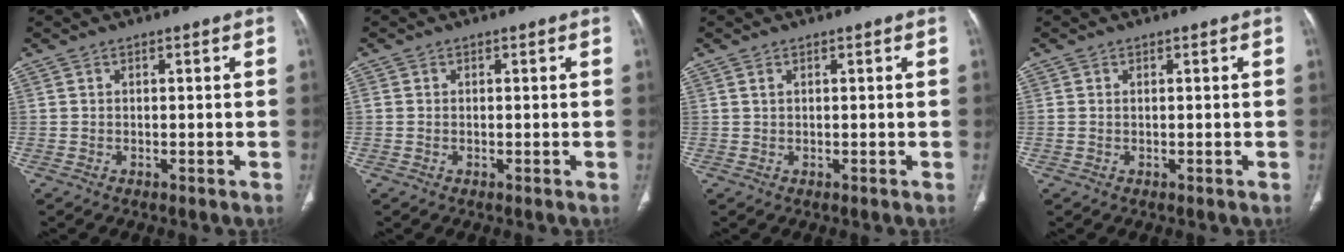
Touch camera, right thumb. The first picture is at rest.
{"total": 0.0}
{"total": 0.6, "force": [0.3, 0.3, 0.4], "torque": [-0.010, 0.001, 0.007]}
{"total": 0.7, "force": [0.1, 0.5, 0.5], "torque": [-0.022, 0.009, 0.008]}